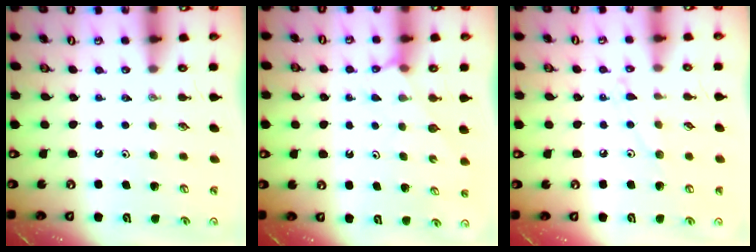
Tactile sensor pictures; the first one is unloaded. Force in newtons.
{"total": 3.3, "press": 3.3, "slide": 0.4}
{"total": 6.3, "press": 6.3, "slide": 0.7}